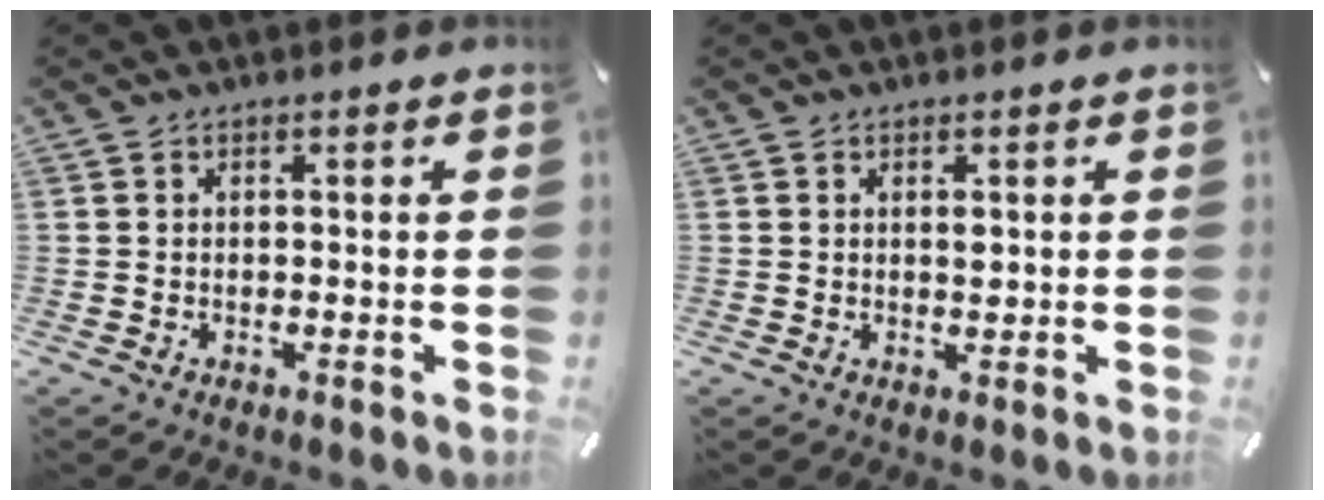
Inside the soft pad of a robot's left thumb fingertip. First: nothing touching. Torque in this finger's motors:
{"motor_torque": [0.37, 0.59, 0.20, -0.17, 0.04]}